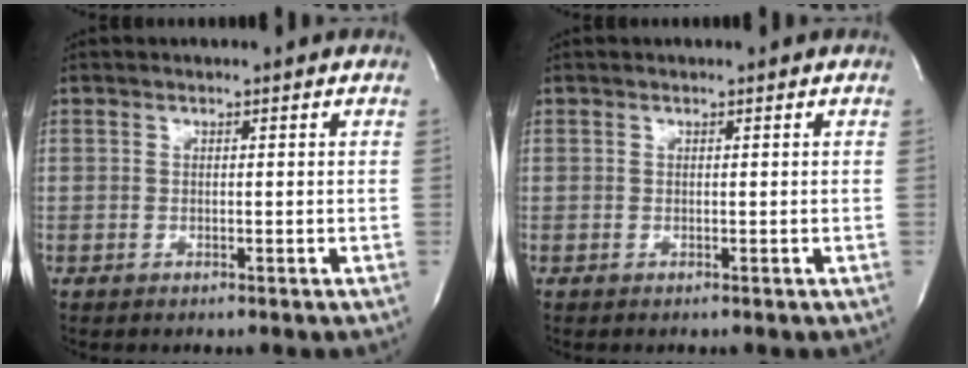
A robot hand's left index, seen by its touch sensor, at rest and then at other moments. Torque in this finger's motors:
{"motor_torque": [0.02, 0.02, 0.00, -0.07]}